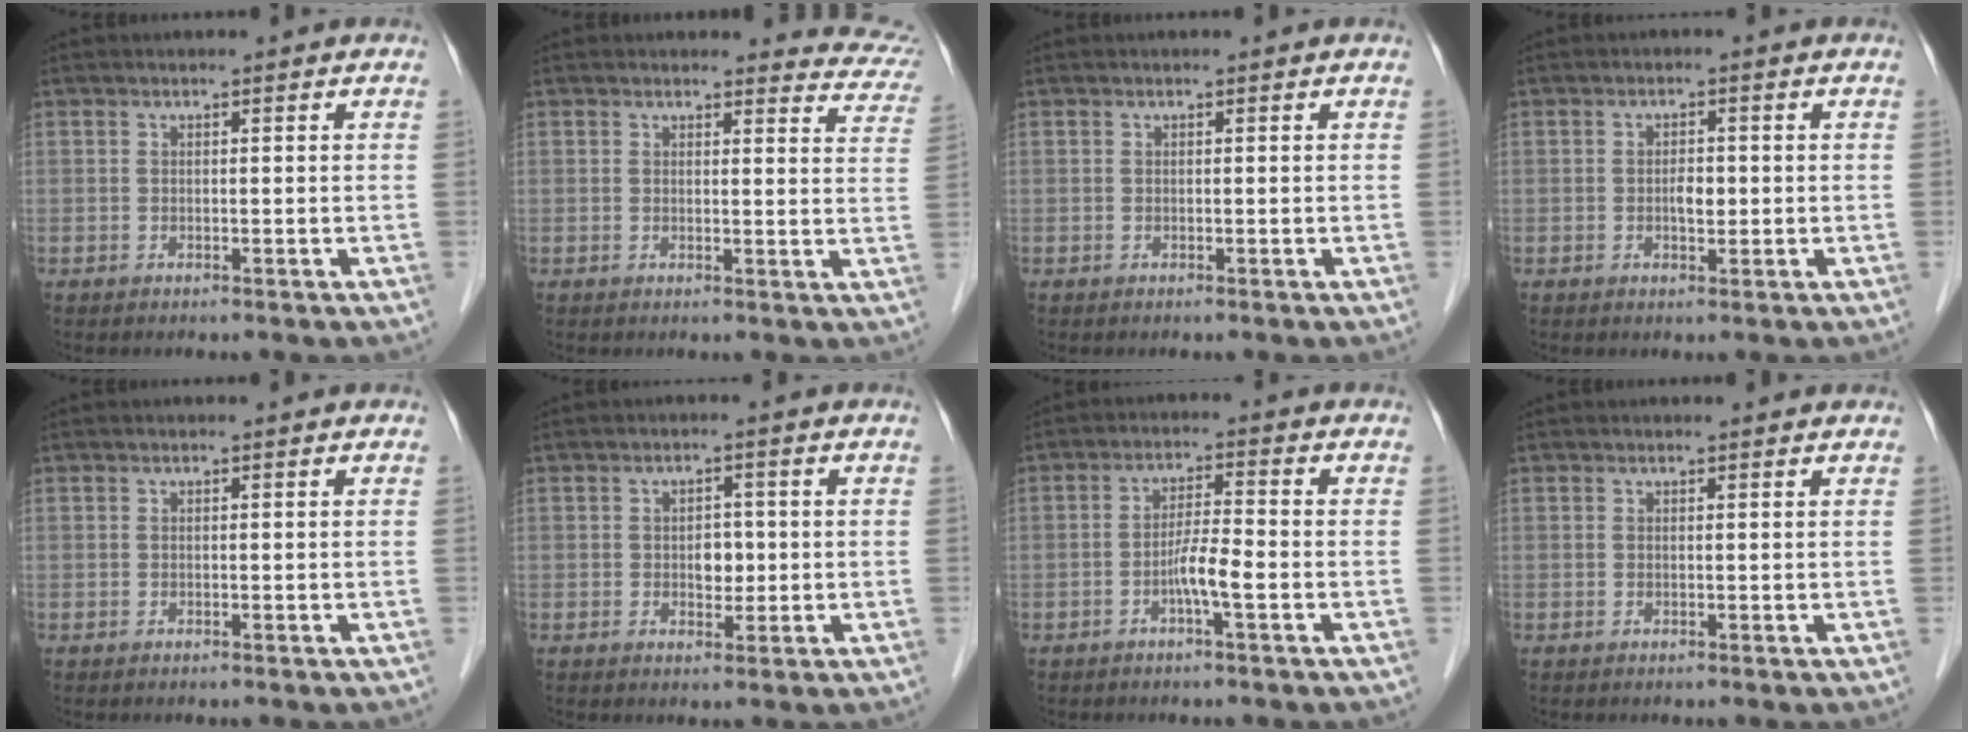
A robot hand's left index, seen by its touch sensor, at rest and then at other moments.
{"total": 7.4, "force": [7.2, 1.8, -0.1], "torque": [0.036, -0.037, 0.040]}
{"total": 0.0}
{"total": 2.1, "force": [-0.2, 1.1, 1.8], "torque": [-0.031, 0.002, -0.002]}
{"total": 0.0}
{"total": 2.9, "force": [-0.2, 2.0, 2.1], "torque": [-0.027, 0.005, 0.001]}
{"total": 4.2, "force": [-1.8, 0.1, 3.8], "torque": [-0.073, 0.001, -0.035]}
{"total": 1.1, "force": [1.0, 0.2, 0.1], "torque": [-0.012, 0.005, 0.010]}